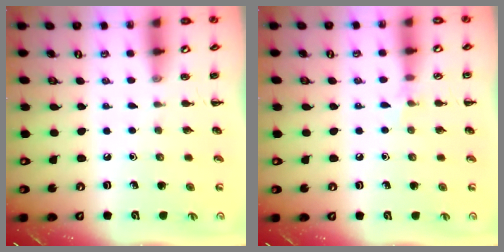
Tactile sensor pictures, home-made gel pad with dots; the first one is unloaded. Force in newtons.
{"total": 4.4, "press": 4.1, "slide": 1.7}